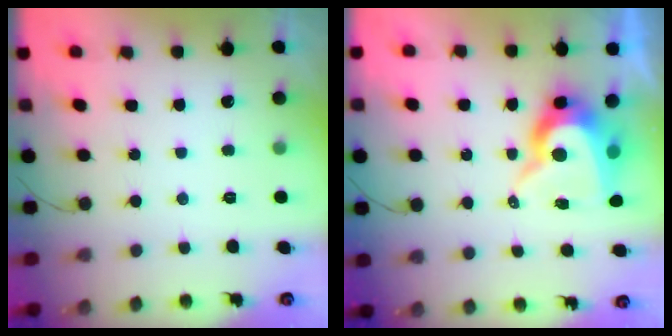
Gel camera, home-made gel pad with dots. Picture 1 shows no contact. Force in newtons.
{"total": 11.4, "press": 11.3, "slide": 0.8}